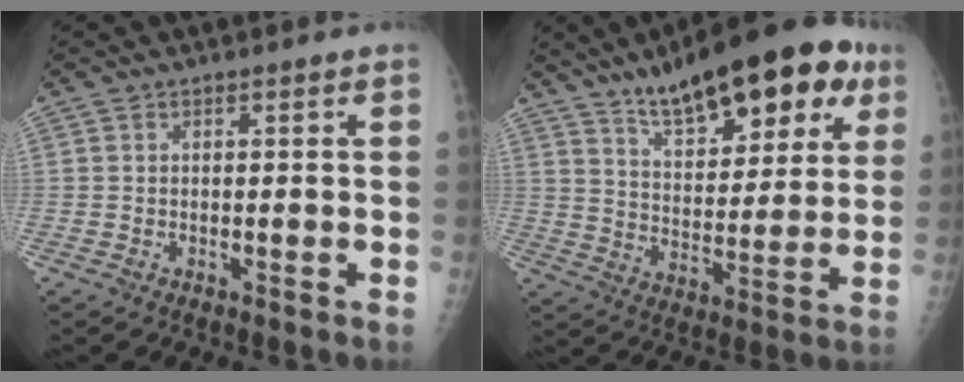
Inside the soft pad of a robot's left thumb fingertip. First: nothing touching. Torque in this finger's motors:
{"motor_torque": [0.99, 1.02, 1.46, -1.31, 0.16]}